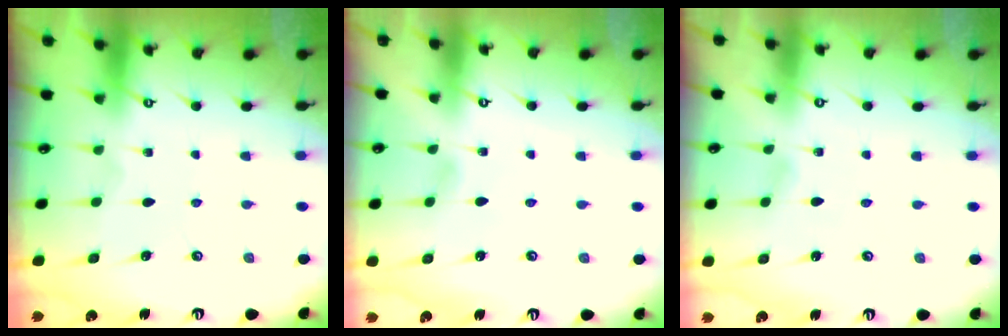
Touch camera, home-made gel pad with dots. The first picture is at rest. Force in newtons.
{"total": 2.8, "press": 2.8, "slide": 0.3}
{"total": 1.7, "press": 1.7, "slide": 0.2}